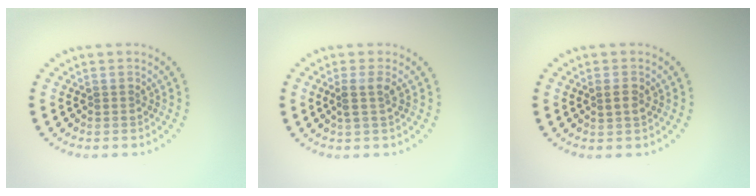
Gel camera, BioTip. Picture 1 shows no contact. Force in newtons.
{"total": 1.5, "press": 1.2, "slide": 1.0}
{"total": 1.2, "press": 1.2, "slide": 0.1}